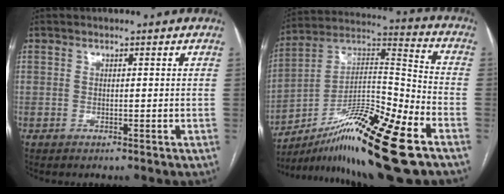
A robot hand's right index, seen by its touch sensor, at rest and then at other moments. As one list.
[{"total": 21.1, "force": [-12.8, 1.4, 16.7], "torque": [-0.287, -0.003, -0.215]}]